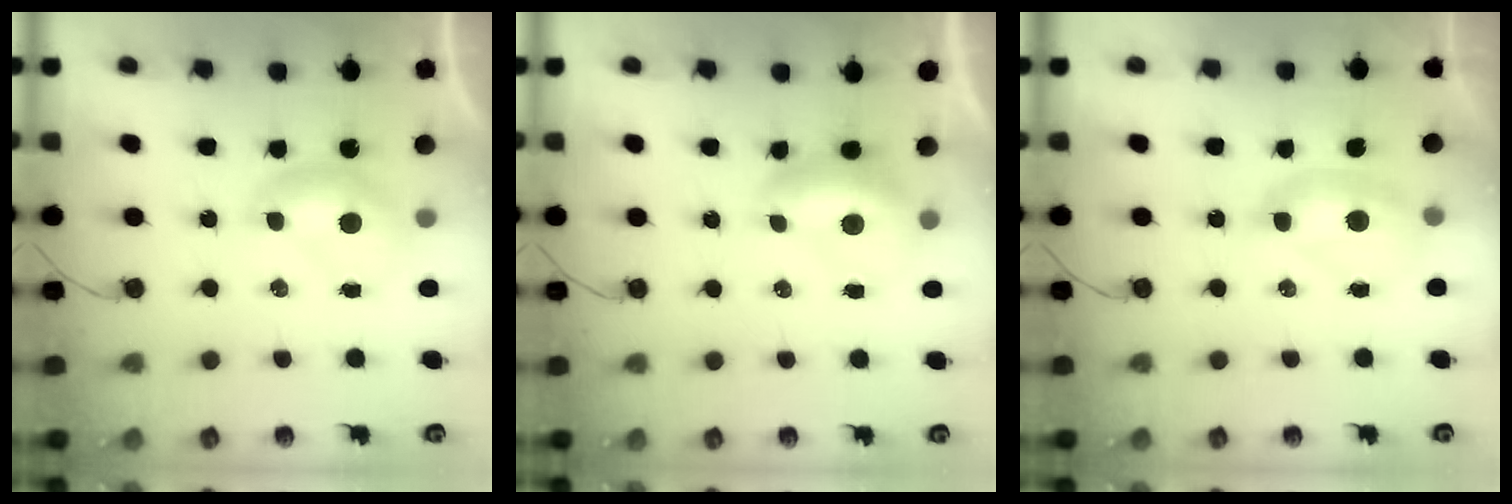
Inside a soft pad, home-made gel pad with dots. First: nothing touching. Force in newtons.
{"total": 1.6, "press": 1.4, "slide": 0.7}
{"total": 2.7, "press": 2.6, "slide": 0.6}